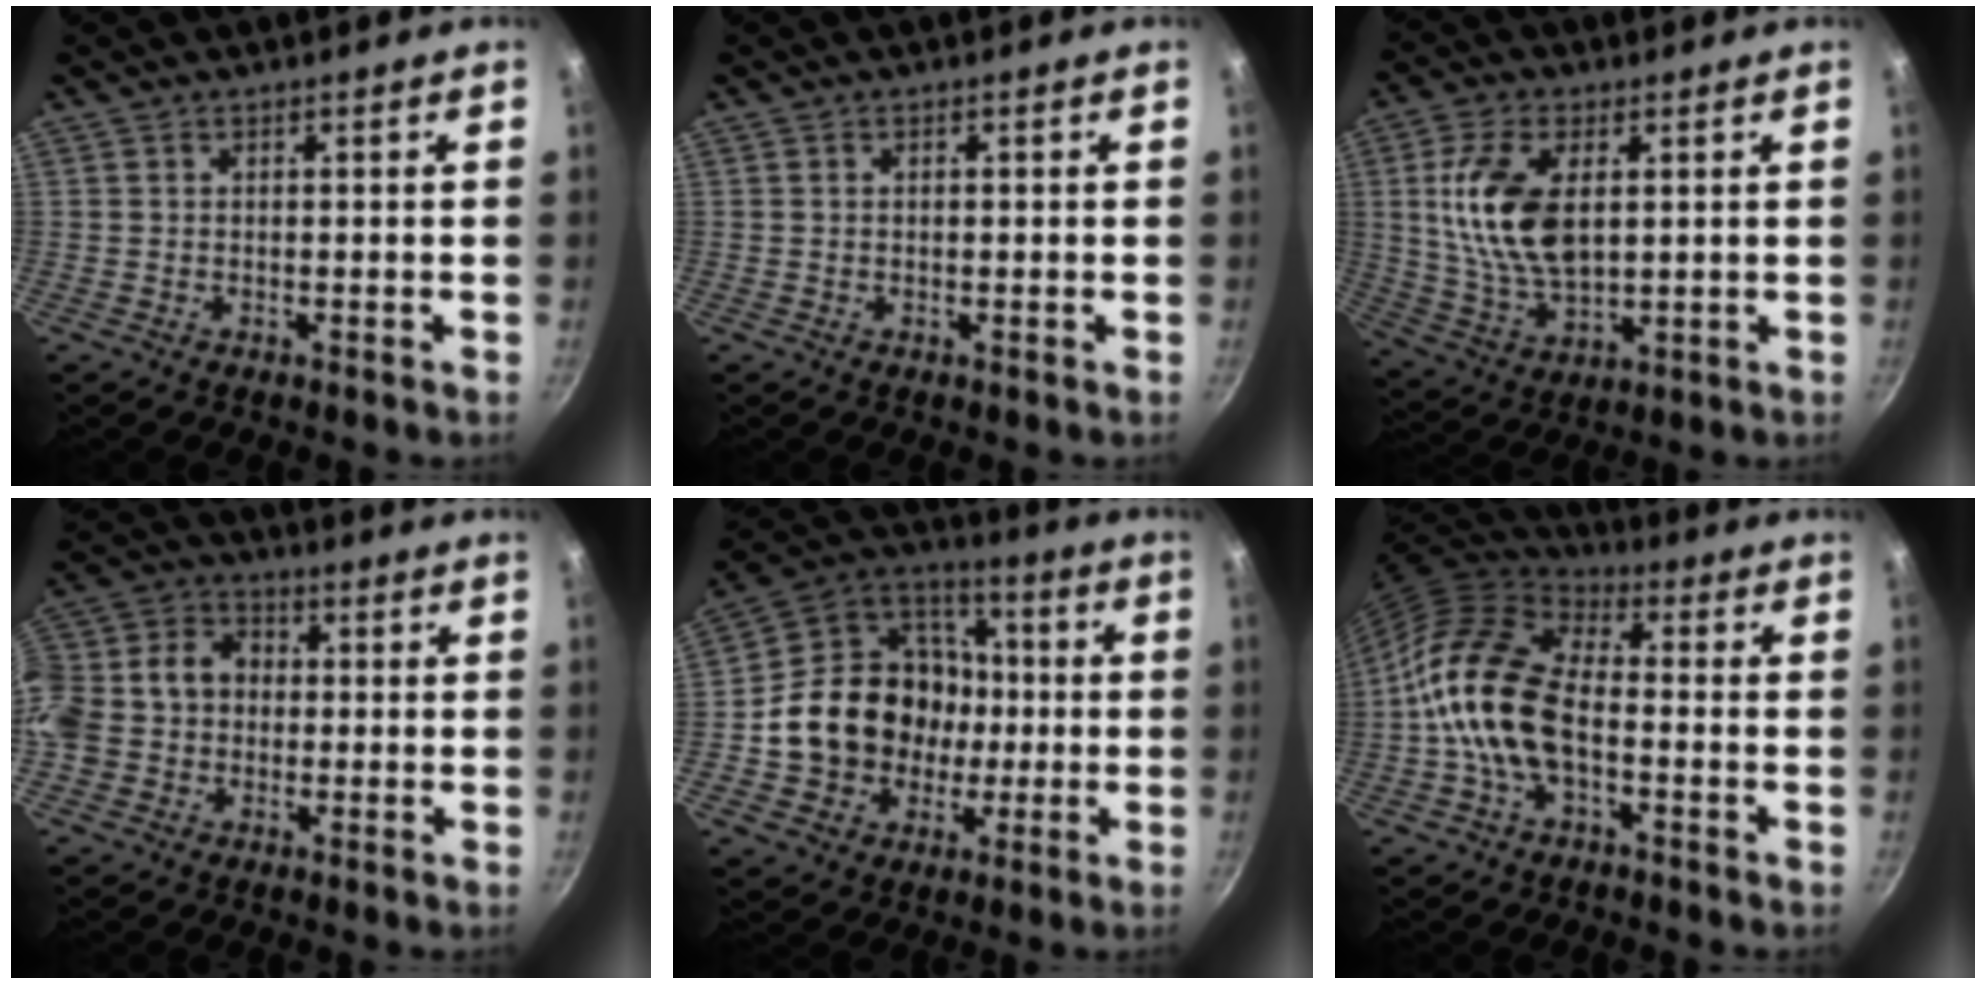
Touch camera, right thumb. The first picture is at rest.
{"total": 0.6, "force": [0.1, 0.4, 0.4], "torque": [-0.006, 0.002, 0.004]}
{"total": 14.5, "force": [2.8, 8.1, 11.8], "torque": [-0.219, -0.014, 0.063]}
{"total": 15.3, "force": [-1.1, 12.8, 8.4], "torque": [-0.153, 0.046, -0.033]}
{"total": 19.8, "force": [-2.1, 17.1, 9.9], "torque": [-0.135, 0.042, -0.033]}
{"total": 16.2, "force": [-2.7, 9.4, 12.9], "torque": [-0.224, 0.037, -0.066]}